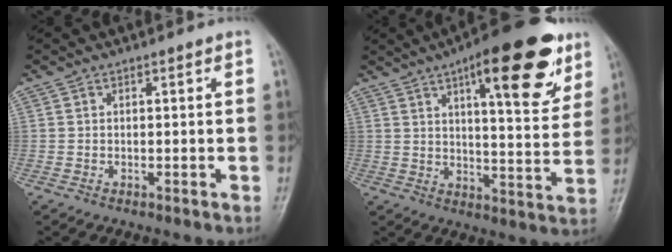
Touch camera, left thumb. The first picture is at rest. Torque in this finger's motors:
{"motor_torque": [0.65, 0.58, 1.79, -0.99, 0.22]}